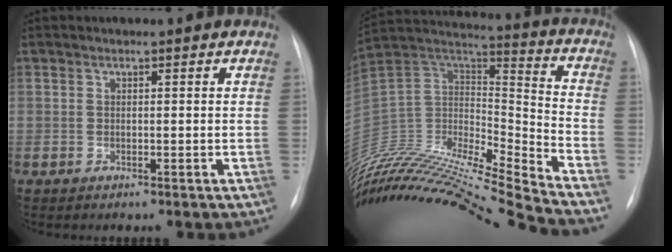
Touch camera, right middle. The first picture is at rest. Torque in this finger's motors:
{"motor_torque": [-1.09, -1.05, 0.00, 0.06]}